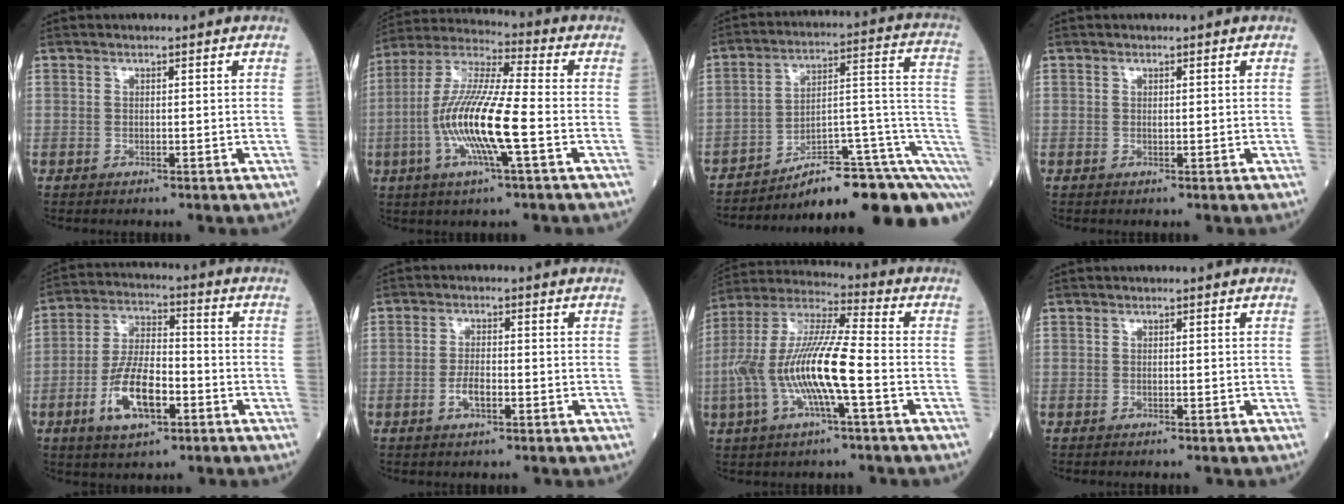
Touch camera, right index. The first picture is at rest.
{"total": 14.7, "force": [-3.4, 1.2, 14.3], "torque": [-0.290, -0.005, -0.069]}
{"total": 17.7, "force": [-11.3, 3.5, 13.2], "torque": [-0.108, 0.074, -0.155]}
{"total": 0.0}
{"total": 10.7, "force": [-4.2, 4.1, 9.0], "torque": [-0.184, 0.002, -0.076]}
{"total": 3.0, "force": [-1.2, 1.0, 2.5], "torque": [-0.051, 0.001, -0.022]}
{"total": 14.8, "force": [-3.2, 1.9, 14.3], "torque": [-0.298, 0.008, -0.064]}
{"total": 0.0}